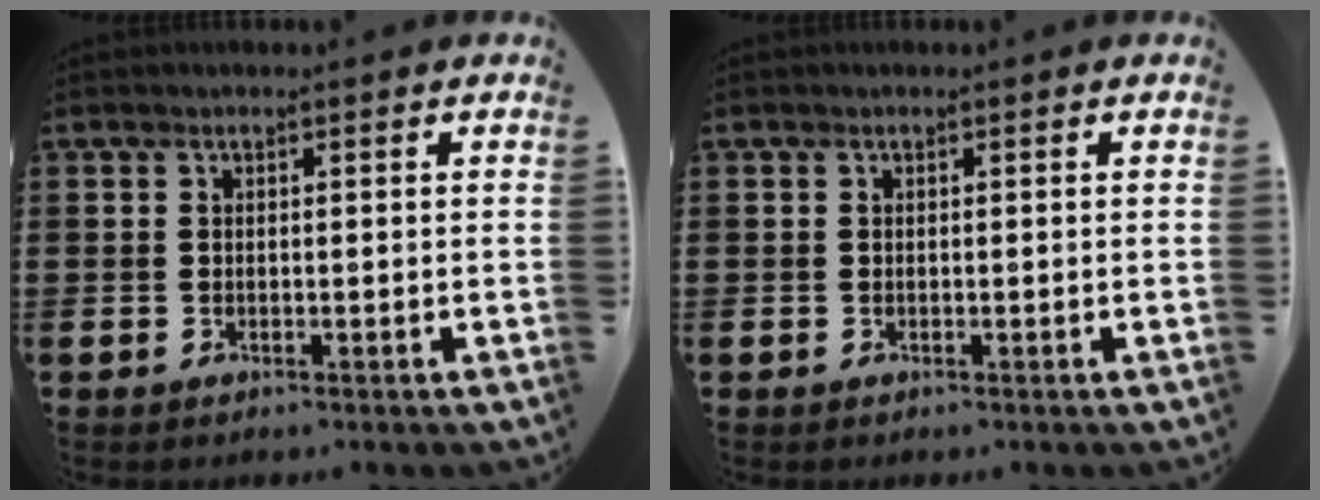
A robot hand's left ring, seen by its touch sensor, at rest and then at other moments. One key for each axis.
{"total": 0.0}